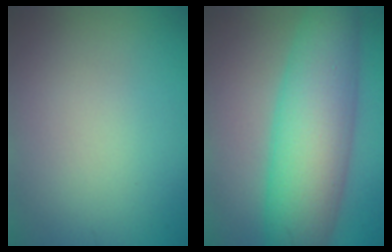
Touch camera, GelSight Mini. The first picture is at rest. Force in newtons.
{"total": 10.2, "press": 10.2, "slide": 0.1}